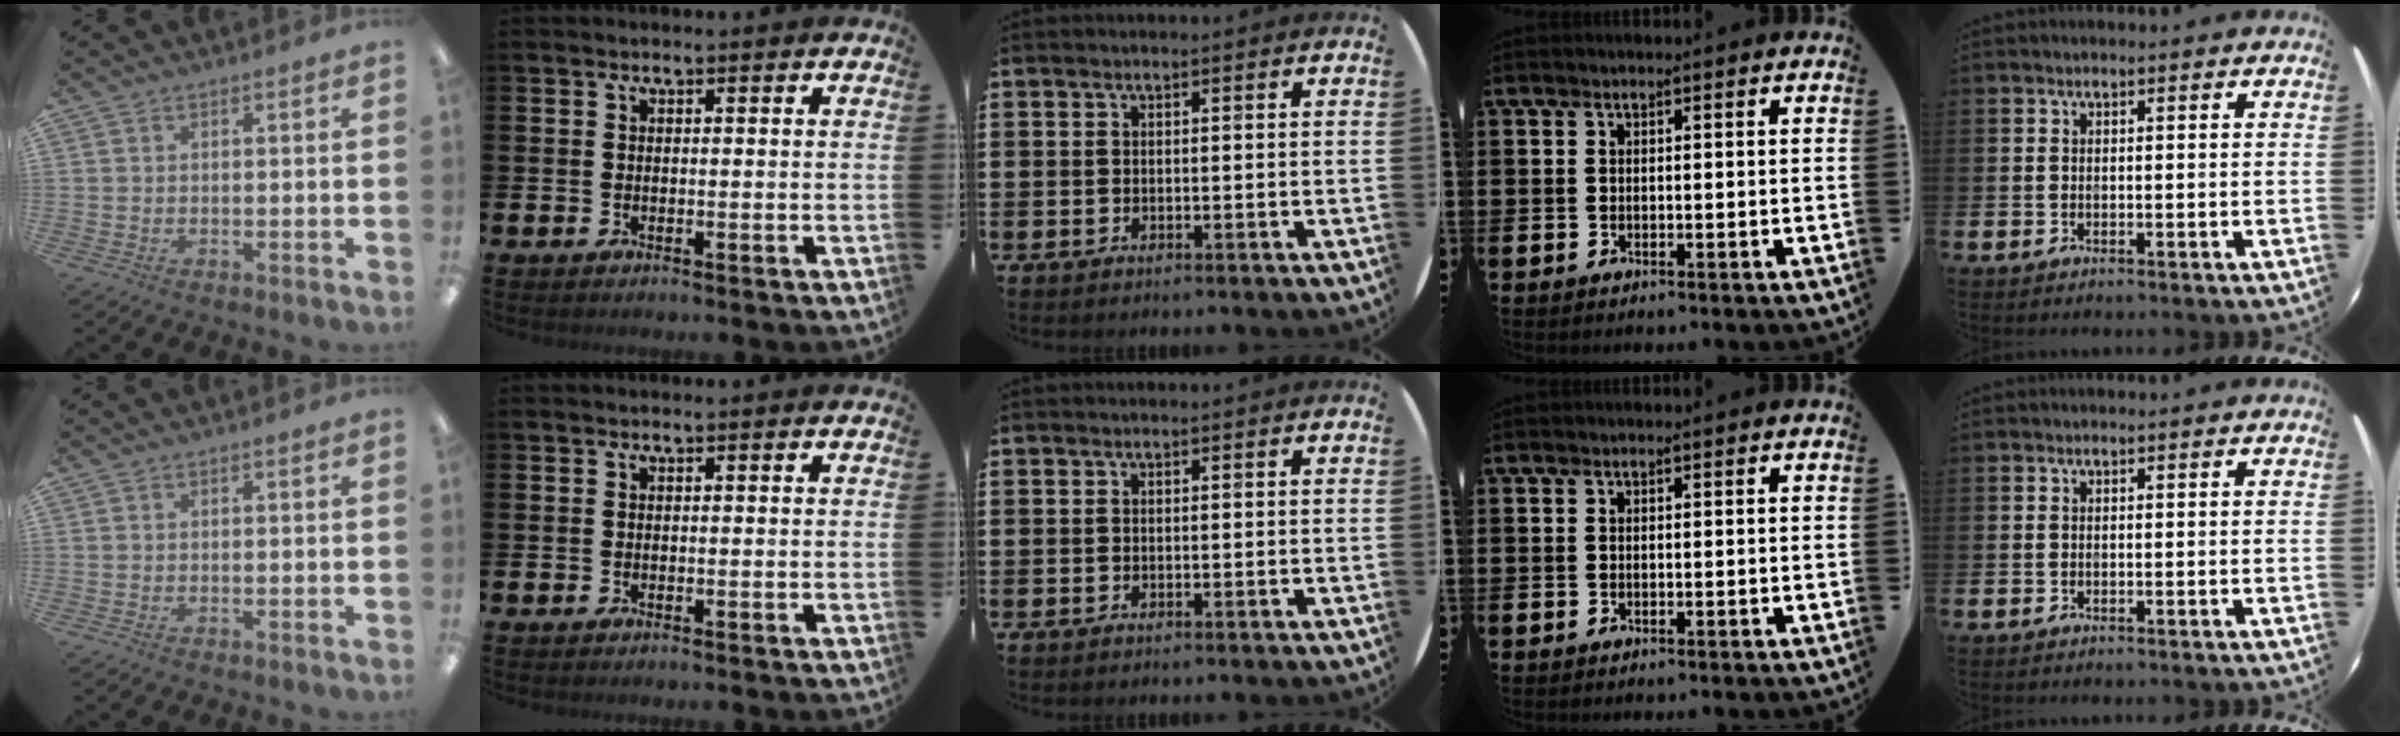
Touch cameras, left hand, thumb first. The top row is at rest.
{}